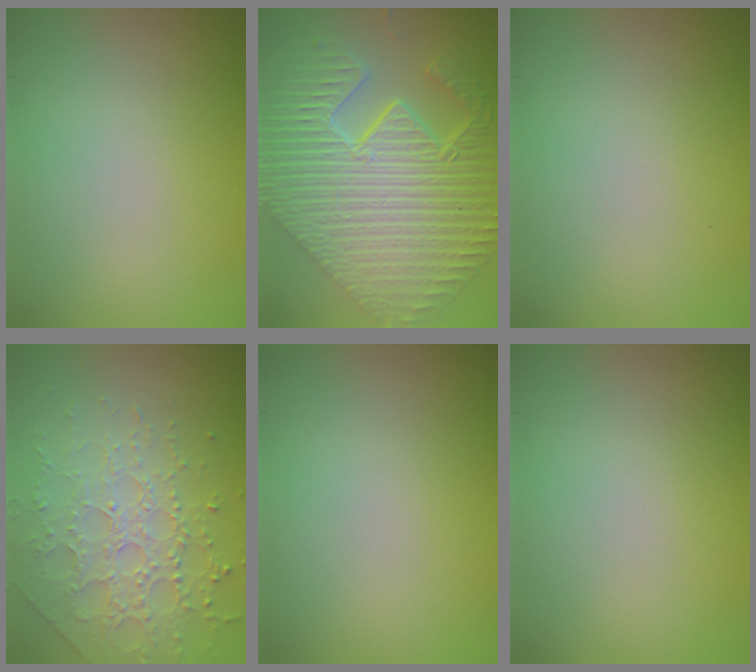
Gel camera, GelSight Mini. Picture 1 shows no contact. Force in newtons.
{"total": 11.6, "press": 7.8, "slide": 8.5}
{"total": 0.0}
{"total": 3.7, "press": 3.5, "slide": 1.1}
{"total": 0.0}
{"total": 0.0}